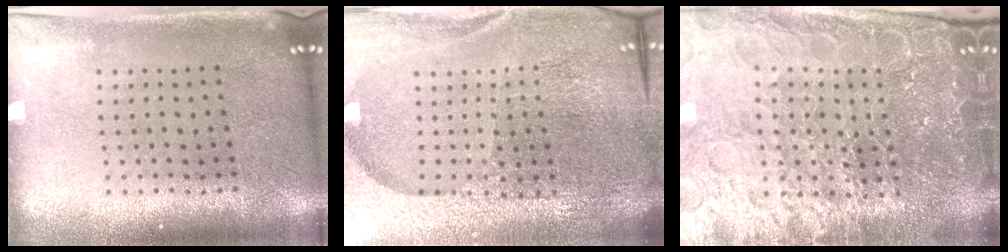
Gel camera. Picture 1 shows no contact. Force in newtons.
{"total": 5.6, "press": 5.1, "slide": 2.3}
{"total": 5.5, "press": 5.1, "slide": 2.1}